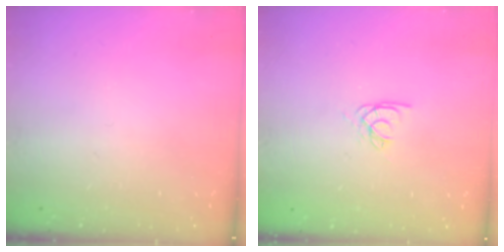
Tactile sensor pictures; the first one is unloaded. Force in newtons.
{"total": 2.6, "press": 2.6, "slide": 0.1}